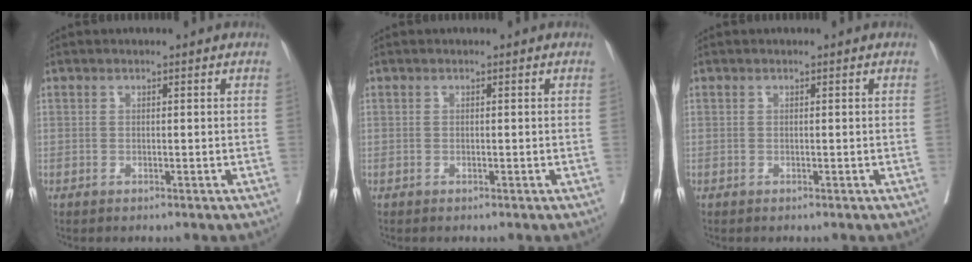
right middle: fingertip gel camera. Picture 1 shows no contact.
{"total": 0.0}
{"total": 0.0}